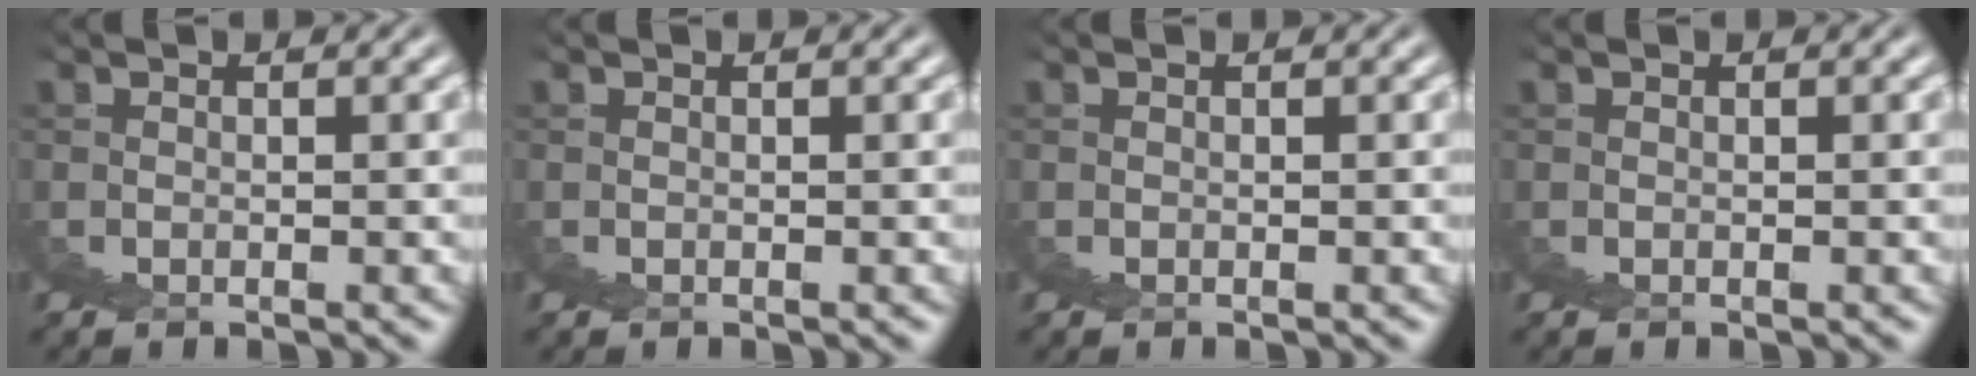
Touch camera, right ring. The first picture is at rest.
{"total": 0.0}
{"total": 0.0}
{"total": 0.0}